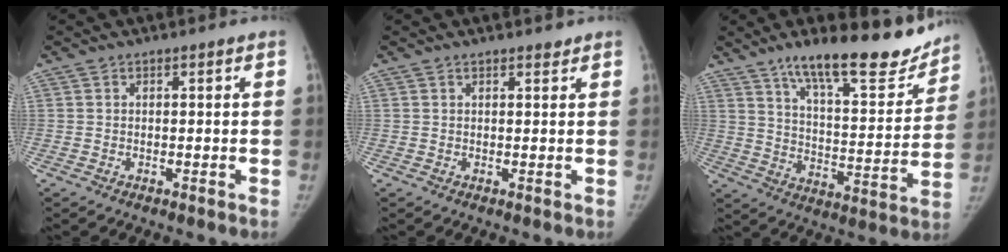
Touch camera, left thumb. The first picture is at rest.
{"total": 1.7, "force": [1.4, 0.6, 0.7], "torque": [-0.005, -0.006, 0.019]}
{"total": 21.2, "force": [16.0, 6.1, 12.6], "torque": [-0.146, -0.089, 0.247]}